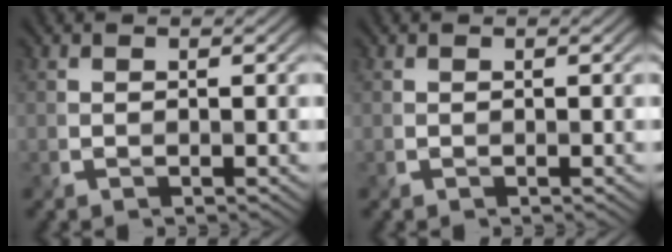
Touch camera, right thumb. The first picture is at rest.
{"total": 0.0}